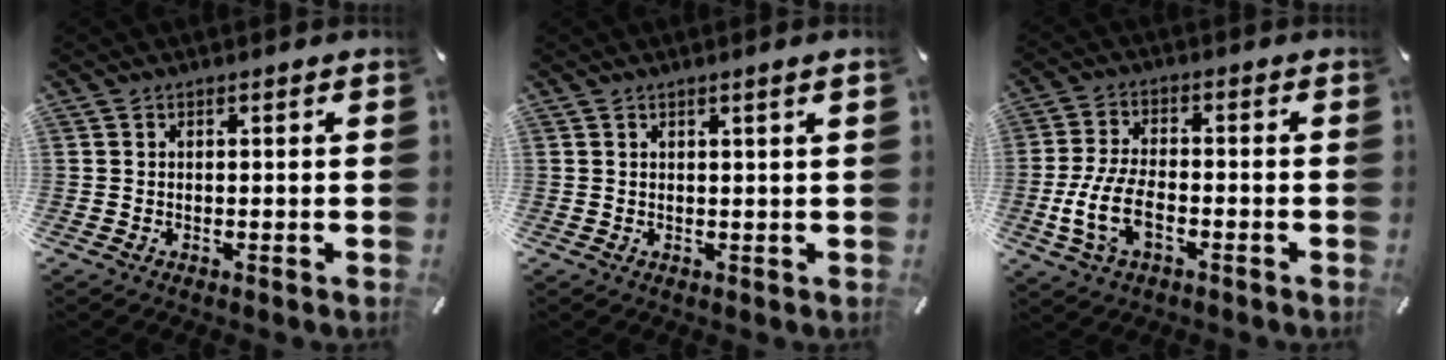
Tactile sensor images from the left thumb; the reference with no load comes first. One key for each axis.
{"total": 1.8, "fx": 0.8, "fy": -0.2, "fz": 1.6, "tx": -0.029, "ty": -0.003, "tz": 0.013}
{"total": 9.6, "fx": -3.3, "fy": 5.2, "fz": 7.3, "tx": -0.158, "ty": 0.003, "tz": -0.059}